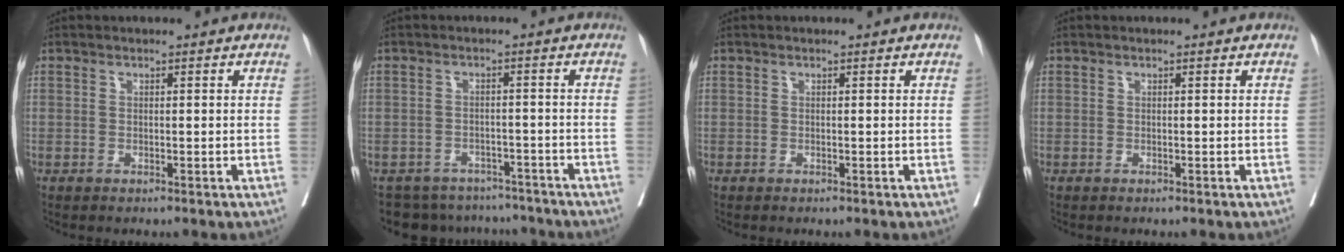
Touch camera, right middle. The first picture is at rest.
{"total": 10.1, "force": [-9.2, 4.1, 0.8], "torque": [-0.013, 0.016, -0.113]}
{"total": 0.0}
{"total": 0.0}